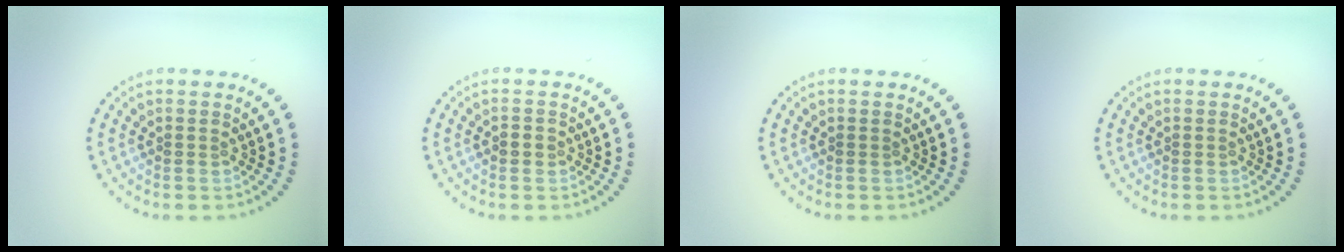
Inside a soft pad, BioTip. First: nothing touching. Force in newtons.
{"total": 1.0, "press": 0.9, "slide": 0.4}
{"total": 0.0}
{"total": 0.0}